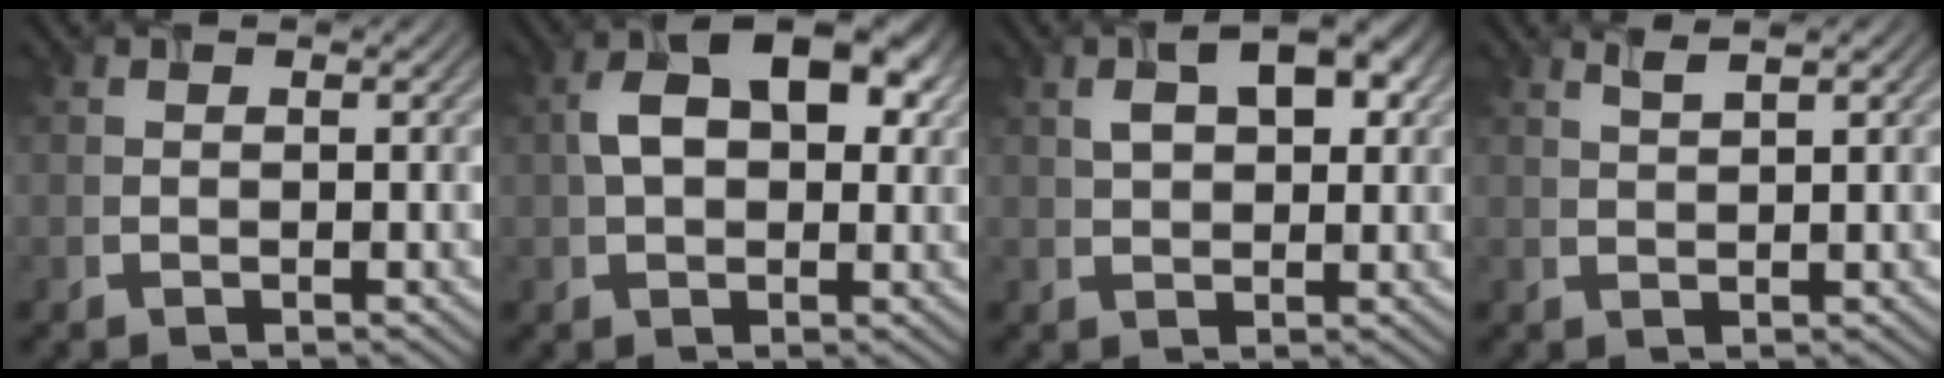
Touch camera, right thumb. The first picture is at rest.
{"total": 9.4, "force": [1.8, 5.6, 7.3], "torque": [-0.125, 0.012, 0.025]}
{"total": 6.2, "force": [1.9, 3.4, 4.9], "torque": [-0.079, 0.007, 0.031]}
{"total": 1.4, "force": [0.8, 0.2, 1.2], "torque": [-0.018, 0.009, 0.018]}